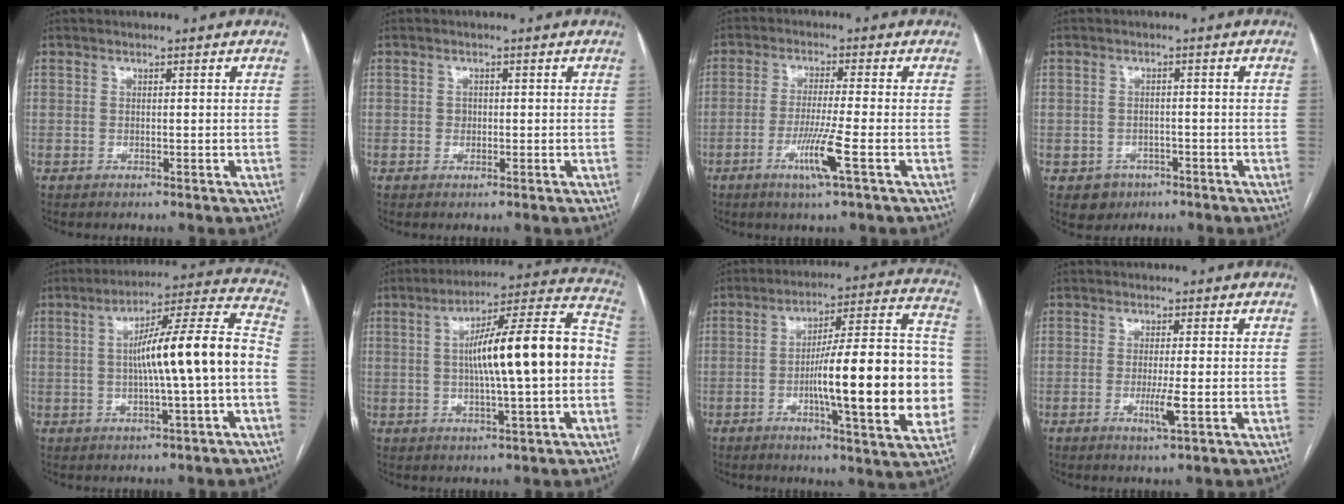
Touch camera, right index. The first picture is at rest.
{"total": 1.1, "force": [0.0, 1.0, 0.5], "torque": [-0.005, 0.003, 0.000]}
{"total": 6.8, "force": [-2.7, -0.8, 6.1], "torque": [-0.118, -0.018, -0.053]}
{"total": 3.7, "force": [-1.8, 3.2, 0.4], "torque": [0.000, 0.011, -0.020]}
{"total": 14.3, "force": [-1.5, 0.2, 14.2], "torque": [-0.219, 0.026, -0.026]}
{"total": 16.8, "force": [-0.4, 1.8, 16.7], "torque": [-0.257, 0.034, -0.009]}
{"total": 22.0, "force": [-3.6, 2.6, 21.6], "torque": [-0.267, 0.024, -0.048]}
{"total": 3.3, "force": [-0.9, -0.1, 3.2], "torque": [-0.061, -0.008, -0.016]}